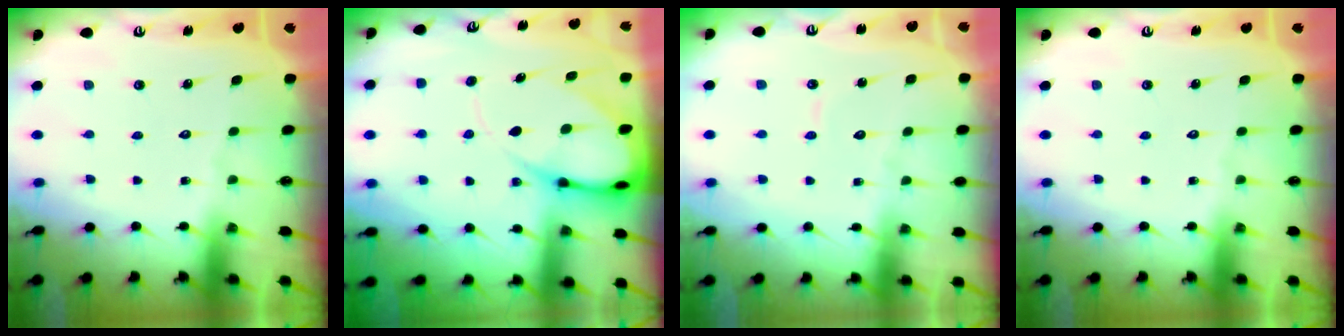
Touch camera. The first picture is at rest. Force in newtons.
{"total": 10.9, "press": 10.8, "slide": 1.2}
{"total": 4.3, "press": 4.3, "slide": 0.5}
{"total": 0.0}